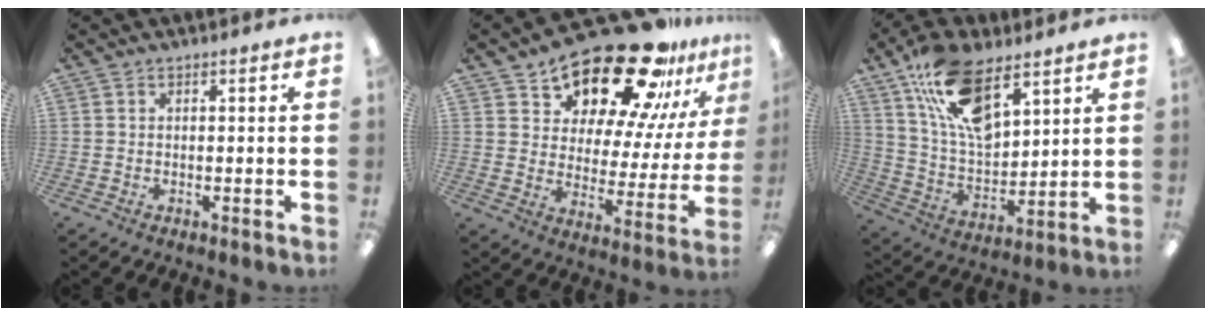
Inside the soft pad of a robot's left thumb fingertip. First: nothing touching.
{"total": 23.2, "force": [18.7, 8.8, 10.6], "torque": [-0.155, -0.146, 0.314]}
{"total": 17.9, "force": [10.4, 8.8, 11.7], "torque": [-0.218, -0.032, 0.190]}